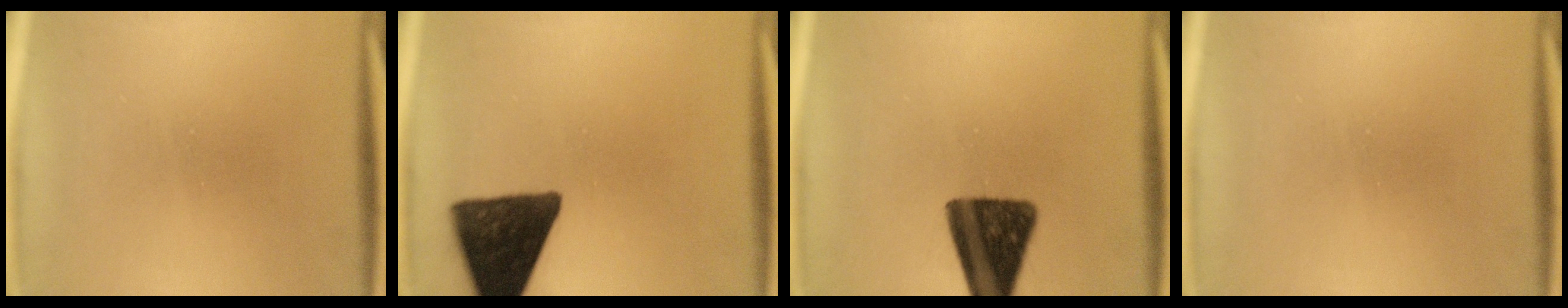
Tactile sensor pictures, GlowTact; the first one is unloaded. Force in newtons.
{"total": 13.3}
{"total": 14.7}
{"total": 0.0}